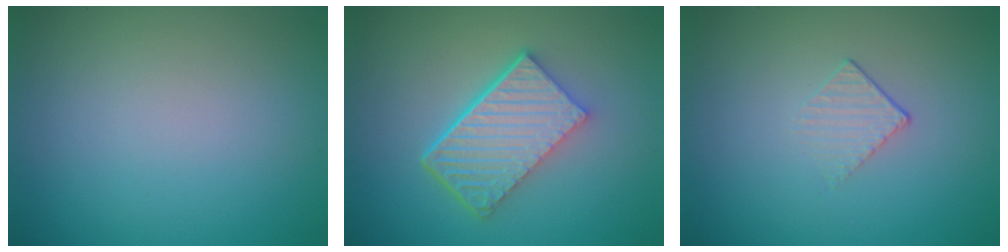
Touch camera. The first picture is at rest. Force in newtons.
{"total": 6.4, "press": 4.4, "slide": 4.6}
{"total": 1.2, "press": 0.5, "slide": 1.1}